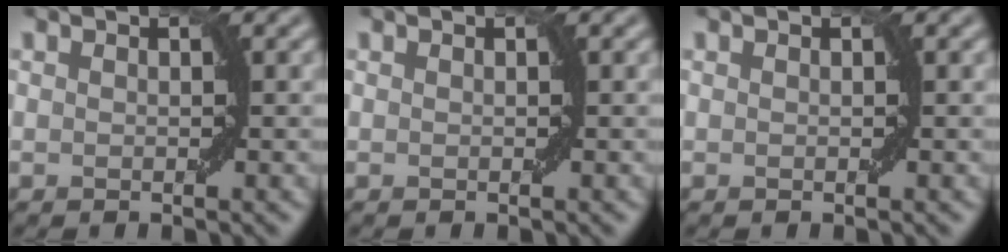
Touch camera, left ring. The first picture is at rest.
{"total": 0.0}
{"total": 0.0}